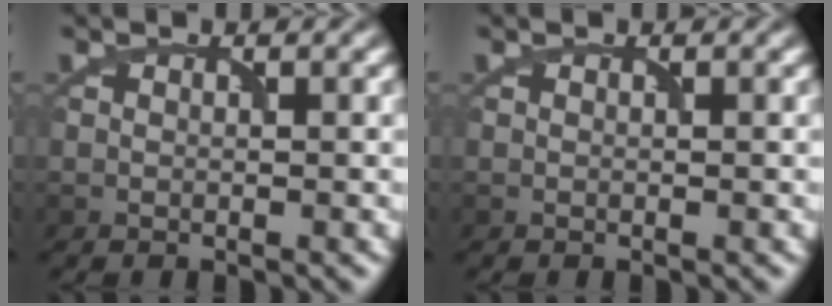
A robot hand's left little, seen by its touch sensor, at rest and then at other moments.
{"total": 0.0}